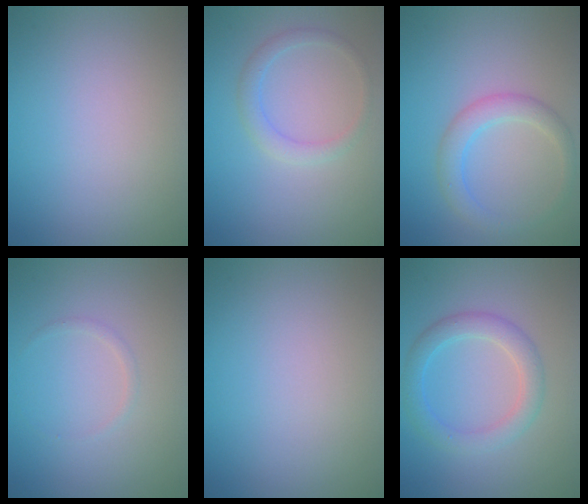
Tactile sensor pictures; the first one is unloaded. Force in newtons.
{"total": 1.8, "press": 1.8, "slide": 0.0}
{"total": 2.8, "press": 2.8, "slide": 0.1}
{"total": 0.6, "press": 0.6, "slide": 0.0}
{"total": 0.0}
{"total": 3.2, "press": 3.2, "slide": 0.0}